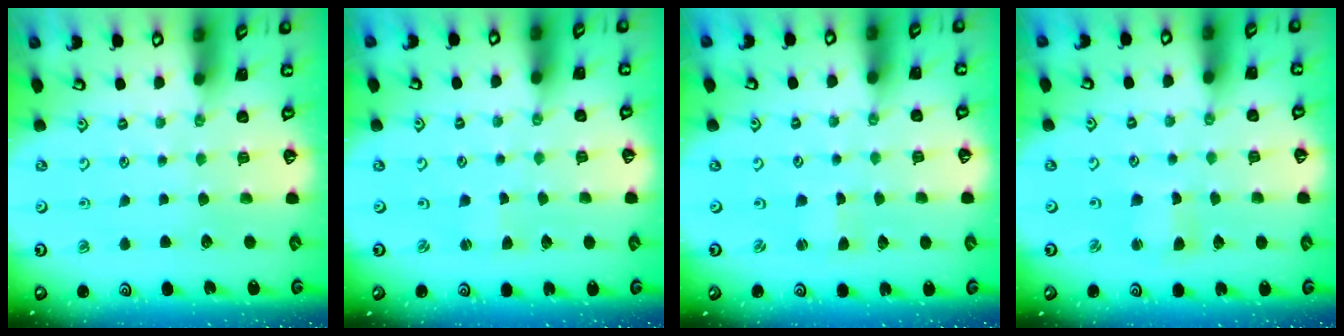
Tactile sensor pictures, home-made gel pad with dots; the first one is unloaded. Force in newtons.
{"total": 0.9, "press": 0.8, "slide": 0.2}
{"total": 0.0}
{"total": 1.5, "press": 1.5, "slide": 0.3}